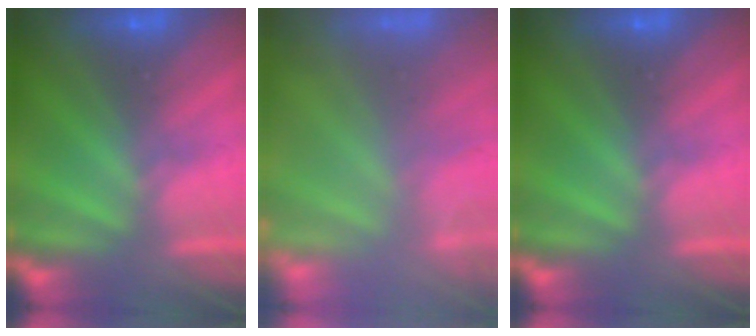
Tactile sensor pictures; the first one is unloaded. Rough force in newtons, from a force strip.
{"total": 7.5}
{"total": 0.0}